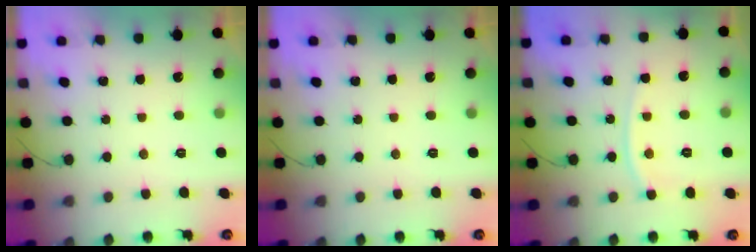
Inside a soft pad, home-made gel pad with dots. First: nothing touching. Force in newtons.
{"total": 0.0}
{"total": 7.3, "press": 7.2, "slide": 0.9}